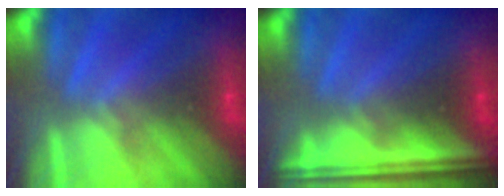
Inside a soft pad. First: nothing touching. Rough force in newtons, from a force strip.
{"total": 6.3}